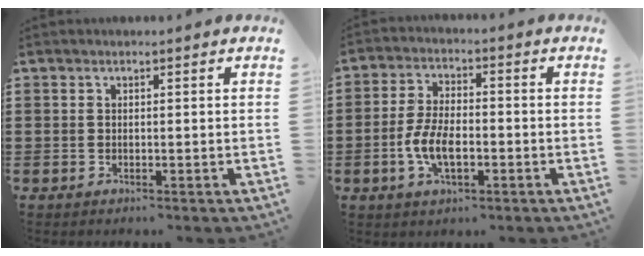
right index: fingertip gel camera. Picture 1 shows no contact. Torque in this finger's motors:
{"motor_torque": [1.00, 1.14, 0.11, 0.11]}